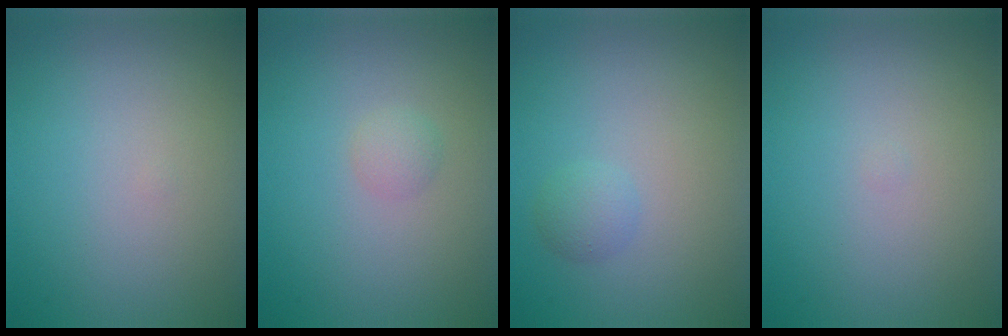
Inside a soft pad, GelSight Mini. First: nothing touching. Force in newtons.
{"total": 1.0, "press": 1.0, "slide": 0.0}
{"total": 1.3, "press": 1.3, "slide": 0.1}
{"total": 0.0}